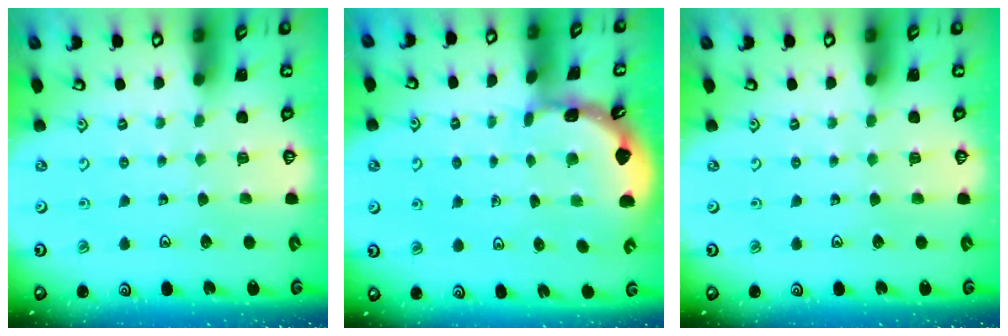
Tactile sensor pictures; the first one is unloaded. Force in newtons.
{"total": 1.7, "press": 1.7, "slide": 0.1}
{"total": 0.0}